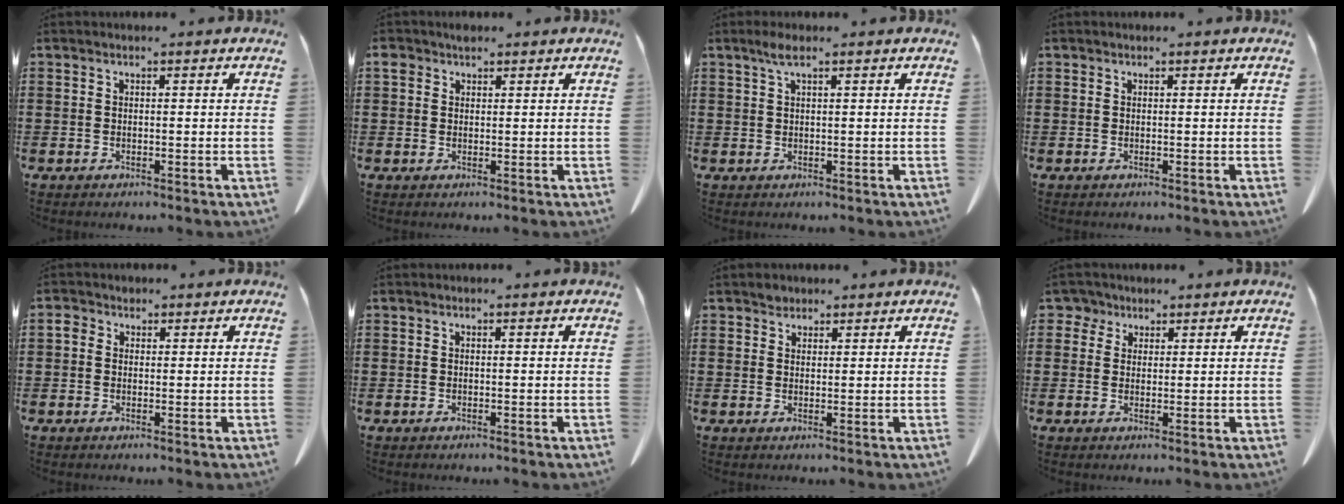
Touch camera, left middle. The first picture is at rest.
{"total": 2.0, "force": [1.3, 1.2, 0.8], "torque": [-0.021, 0.005, 0.024]}
{"total": 2.3, "force": [1.2, 0.5, 1.9], "torque": [-0.041, 0.005, 0.020]}
{"total": 0.0}
{"total": 1.4, "force": [0.5, 1.2, 0.5], "torque": [-0.013, 0.006, 0.009]}
{"total": 0.0}
{"total": 1.5, "force": [1.3, 0.7, 0.0], "torque": [-0.004, 0.002, 0.027]}
{"total": 3.3, "force": [1.8, 2.6, 0.8], "torque": [-0.024, 0.011, 0.031]}